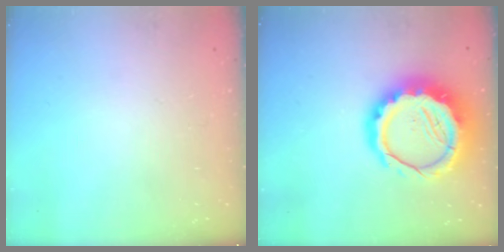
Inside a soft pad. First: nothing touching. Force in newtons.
{"total": 16.1, "press": 15.6, "slide": 3.7}